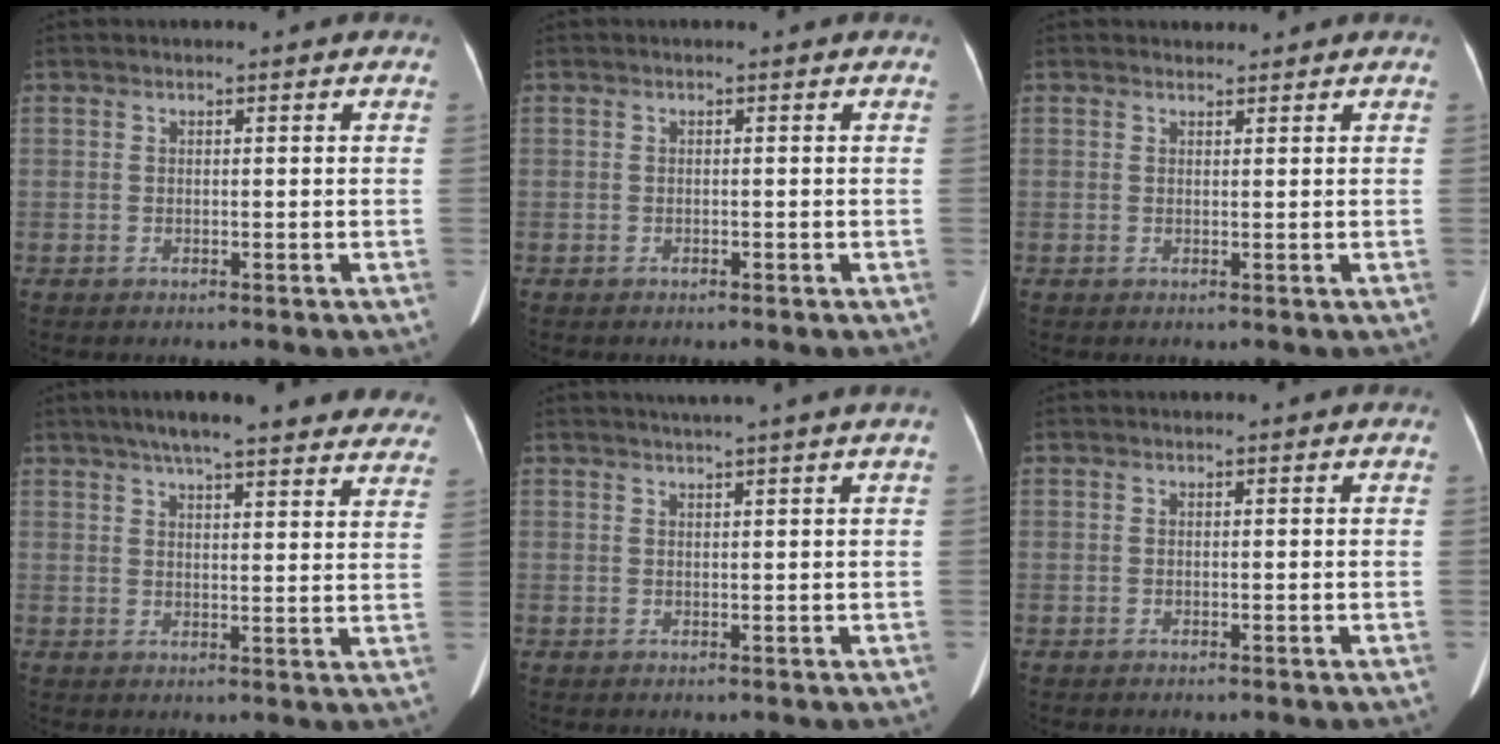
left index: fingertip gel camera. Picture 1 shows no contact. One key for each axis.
{"total": 0.0}
{"total": 1.0, "fx": 0.9, "fy": 0.3, "fz": -0.2, "tx": -0.005, "ty": 0.002, "tz": 0.015}
{"total": 23.5, "fx": 20.1, "fy": 3.8, "fz": 11.6, "tx": -0.164, "ty": 0.011, "tz": 0.239}
{"total": 3.3, "fx": 2.6, "fy": -1.1, "fz": 1.7, "tx": -0.018, "ty": 0.008, "tz": 0.040}
{"total": 0.0}